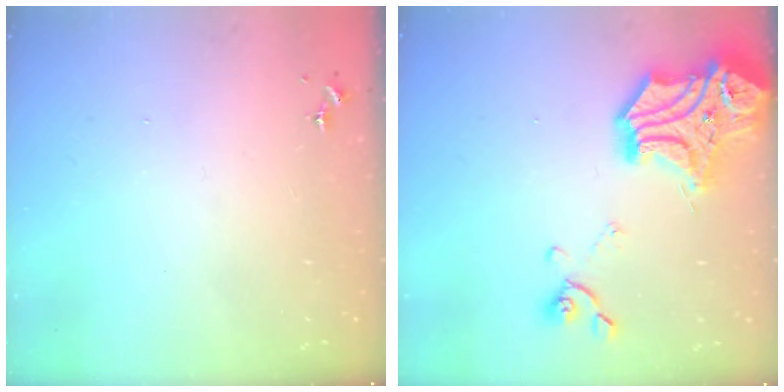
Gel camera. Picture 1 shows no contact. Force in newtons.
{"total": 23.2, "press": 23.1, "slide": 2.7}